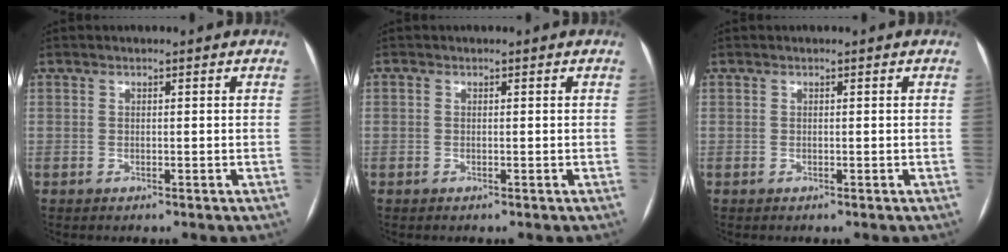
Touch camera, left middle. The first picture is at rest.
{"total": 0.0}
{"total": 0.0}